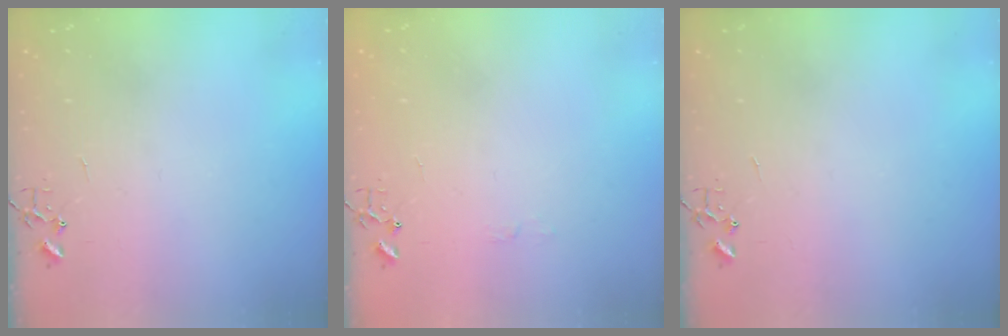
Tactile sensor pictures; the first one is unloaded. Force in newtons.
{"total": 3.7, "press": 3.6, "slide": 0.5}
{"total": 0.0}